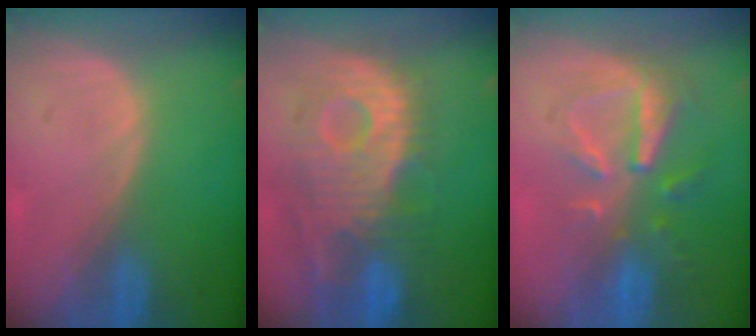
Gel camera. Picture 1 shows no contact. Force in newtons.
{"total": 11.8, "press": 10.6, "slide": 5.1}
{"total": 8.1, "press": 7.3, "slide": 3.5}